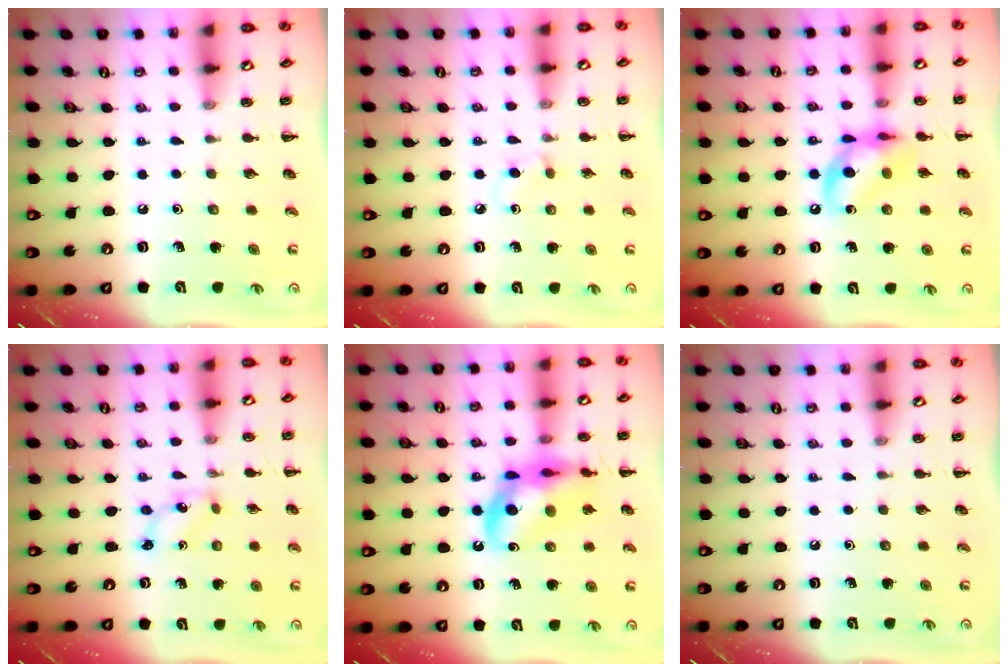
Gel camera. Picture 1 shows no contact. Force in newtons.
{"total": 1.5, "press": 1.3, "slide": 0.8}
{"total": 13.2, "press": 13.0, "slide": 2.4}
{"total": 1.4, "press": 1.4, "slide": 0.3}
{"total": 15.5, "press": 15.1, "slide": 3.7}
{"total": 0.0}